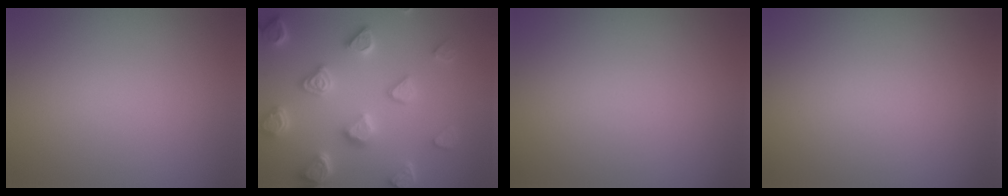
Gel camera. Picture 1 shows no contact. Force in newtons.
{"total": 5.5, "press": 5.0, "slide": 2.4}
{"total": 0.0}
{"total": 0.0}